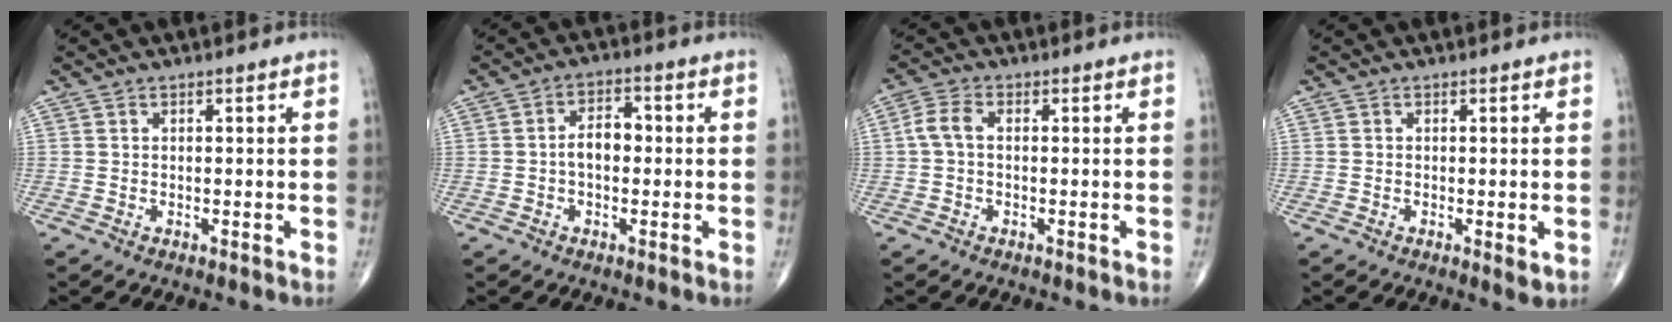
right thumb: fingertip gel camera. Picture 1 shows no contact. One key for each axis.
{"total": 5.1, "fx": -0.3, "fy": 3.2, "fz": 4.0, "tx": -0.060, "ty": 0.019, "tz": -0.013}
{"total": 3.9, "fx": 0.1, "fy": 2.3, "fz": 3.1, "tx": -0.069, "ty": 0.013, "tz": -0.003}
{"total": 1.7, "fx": -0.3, "fy": 0.4, "fz": 1.6, "tx": -0.030, "ty": -0.008, "tz": -0.006}